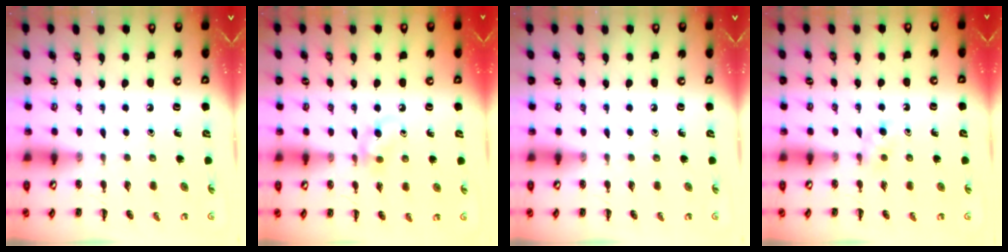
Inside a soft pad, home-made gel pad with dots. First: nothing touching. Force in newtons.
{"total": 5.3, "press": 5.0, "slide": 1.8}
{"total": 0.0}
{"total": 2.7, "press": 2.5, "slide": 1.0}